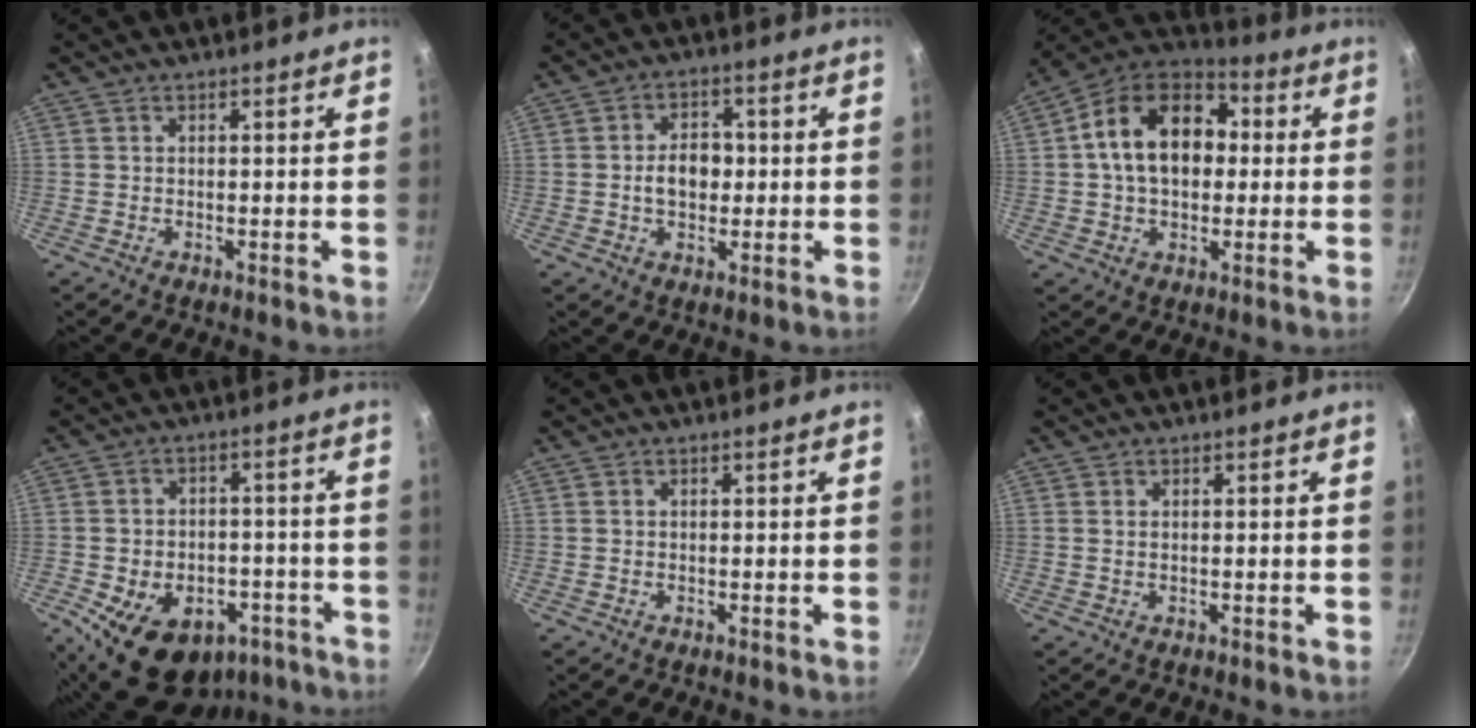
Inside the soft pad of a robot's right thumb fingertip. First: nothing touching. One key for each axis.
{"total": 4.6, "fx": -0.3, "fy": 3.3, "fz": 3.2, "tx": -0.026, "ty": 0.011, "tz": -0.006}
{"total": 18.1, "fx": 2.0, "fy": 12.5, "fz": 12.9, "tx": -0.184, "ty": 0.035, "tz": 0.013}
{"total": 17.2, "fx": -9.3, "fy": 11.4, "fz": 8.9, "tx": -0.102, "ty": 0.043, "tz": -0.117}
{"total": 0.0}
{"total": 0.6, "fx": 0.2, "fy": 0.3, "fz": 0.5, "tx": -0.010, "ty": 0.000, "tz": 0.002}